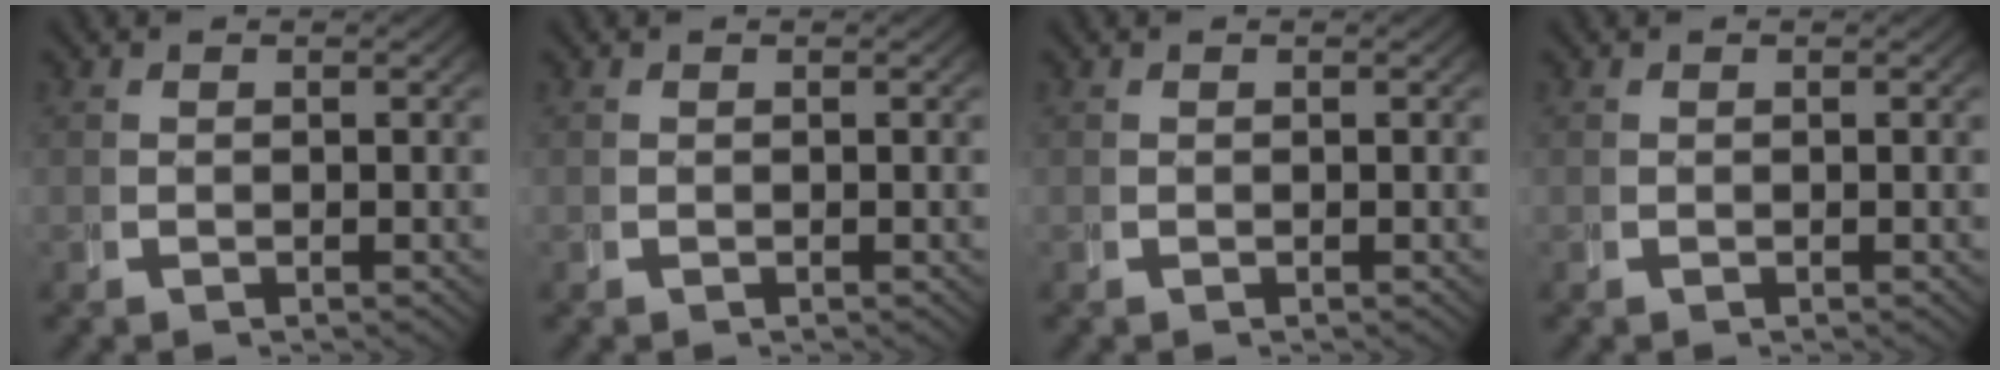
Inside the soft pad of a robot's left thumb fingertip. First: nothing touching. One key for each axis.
{"total": 0.0}
{"total": 0.0}
{"total": 0.0}